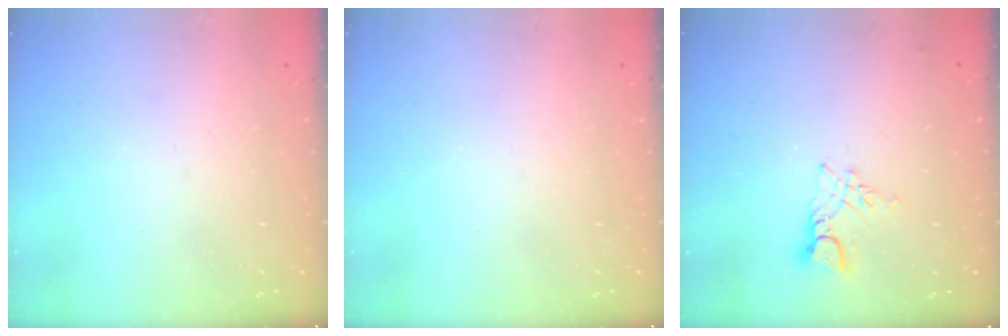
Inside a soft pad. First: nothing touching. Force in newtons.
{"total": 0.0}
{"total": 6.3, "press": 6.3, "slide": 0.4}